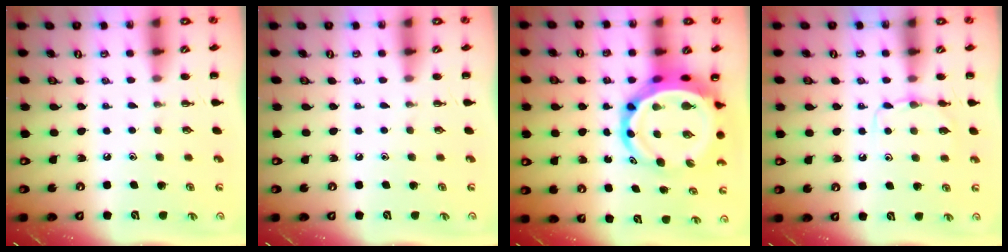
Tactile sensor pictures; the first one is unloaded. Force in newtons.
{"total": 0.0}
{"total": 12.8, "press": 12.2, "slide": 3.6}
{"total": 6.2, "press": 6.1, "slide": 1.5}